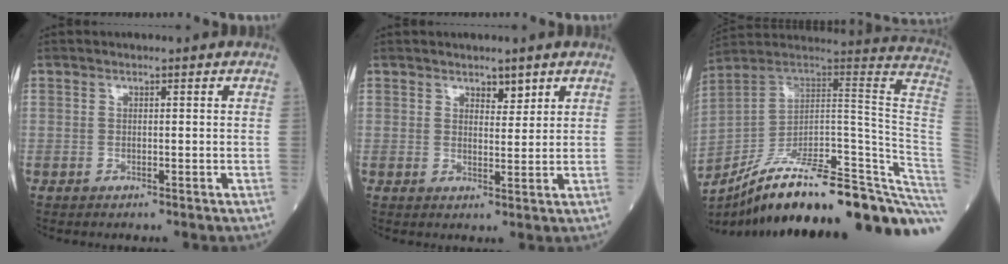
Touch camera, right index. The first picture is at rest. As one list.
[{"total": 2.3, "force": [1.7, 1.0, 1.2], "torque": [-0.016, -0.003, 0.029]}, {"total": 32.0, "force": [-23.6, 3.0, 21.4], "torque": [-0.198, 0.000, -0.335]}]